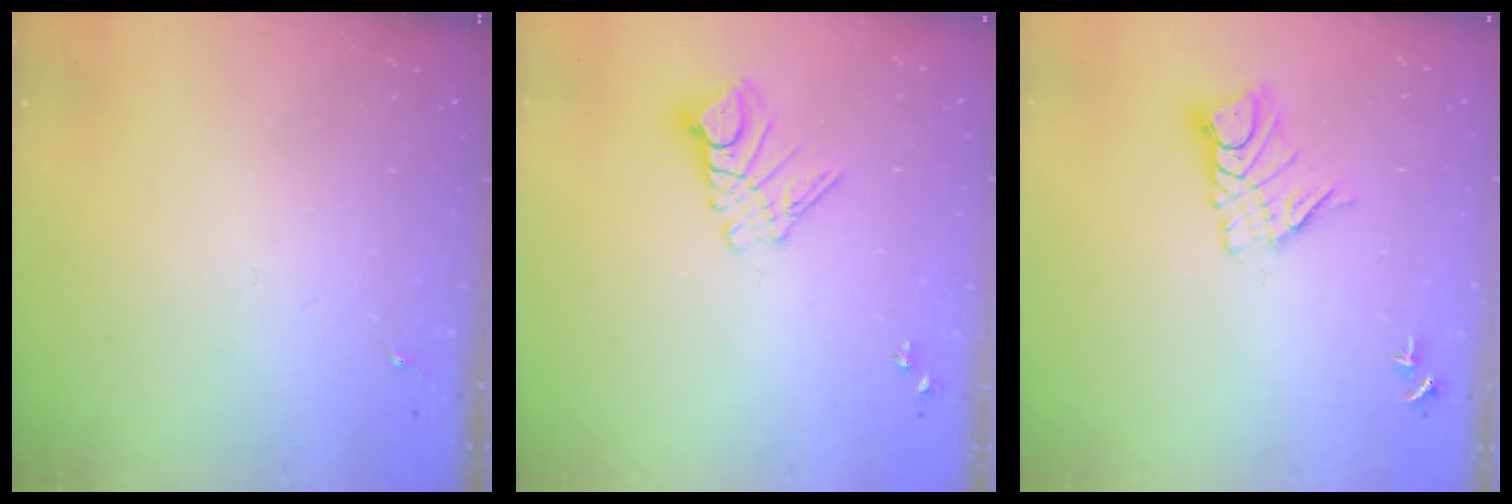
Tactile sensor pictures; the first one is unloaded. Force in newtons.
{"total": 9.6, "press": 9.6, "slide": 1.0}
{"total": 9.8, "press": 9.8, "slide": 0.9}